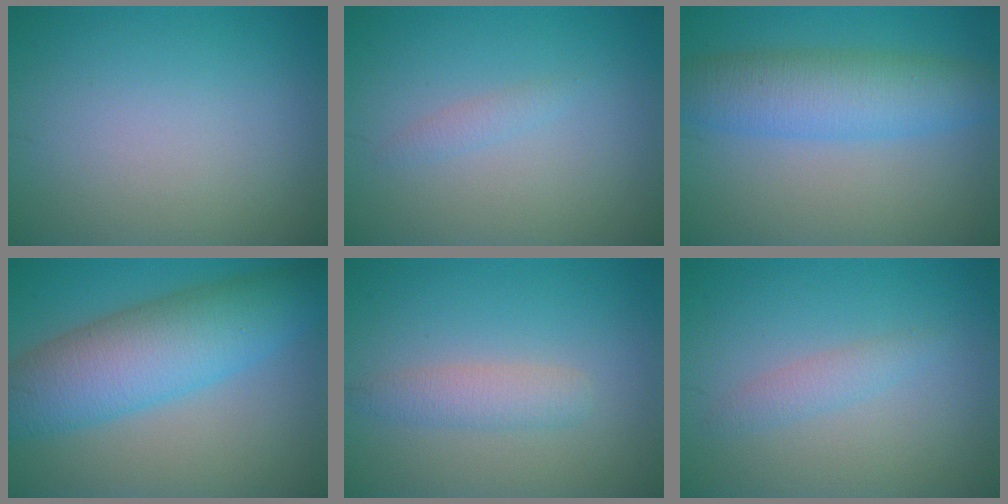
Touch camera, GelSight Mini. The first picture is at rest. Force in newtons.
{"total": 0.9, "press": 0.9, "slide": 0.1}
{"total": 6.2, "press": 6.2, "slide": 0.3}
{"total": 8.8, "press": 8.8, "slide": 0.2}
{"total": 2.3, "press": 2.3, "slide": 0.1}
{"total": 1.5, "press": 1.5, "slide": 0.1}